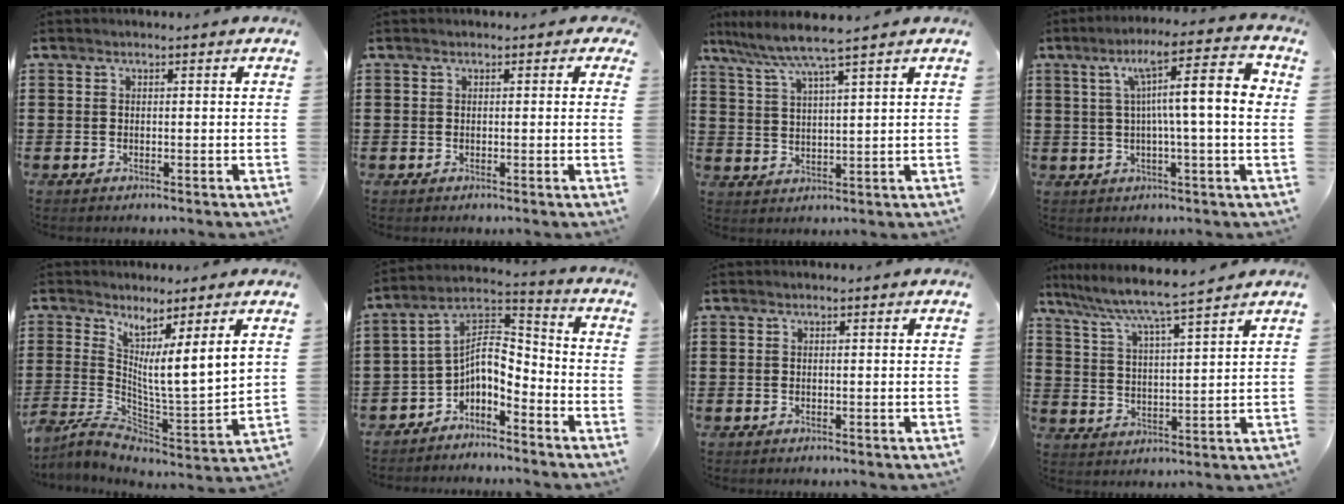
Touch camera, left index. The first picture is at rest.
{"total": 1.0, "force": [-0.2, 0.9, 0.3], "torque": [-0.009, 0.006, -0.006]}
{"total": 5.6, "force": [4.6, -0.6, 3.2], "torque": [-0.077, -0.021, 0.077]}
{"total": 10.3, "force": [1.8, 0.6, 10.1], "torque": [-0.180, -0.004, 0.017]}
{"total": 6.8, "force": [3.2, 0.1, 6.1], "torque": [-0.121, -0.032, 0.048]}
{"total": 6.4, "force": [-3.0, 2.9, 4.8], "torque": [-0.115, -0.011, -0.068]}
{"total": 0.0}
{"total": 5.5, "force": [4.9, -0.7, 2.3], "torque": [-0.070, -0.037, 0.076]}